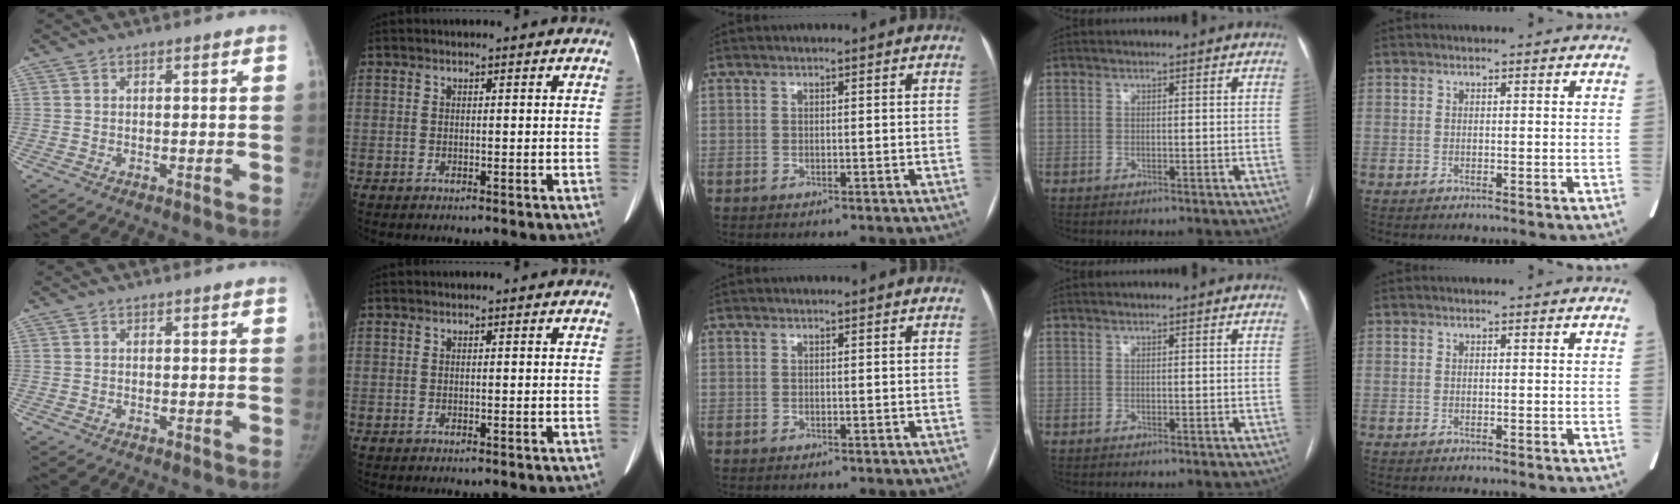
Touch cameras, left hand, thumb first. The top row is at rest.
{}